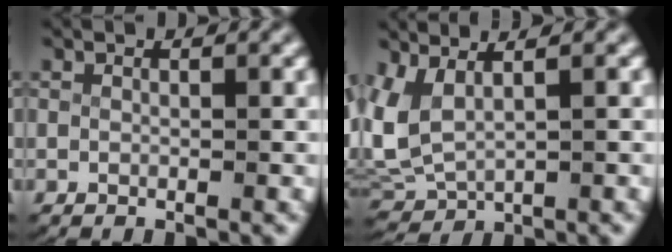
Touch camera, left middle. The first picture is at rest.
{"total": 7.3, "force": [0.7, 6.0, 4.0], "torque": [-0.132, -0.019, 0.022]}